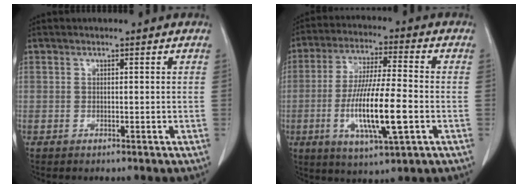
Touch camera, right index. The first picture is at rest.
{"total": 13.8, "force": [-3.3, 1.7, 13.3], "torque": [-0.257, -0.014, -0.060]}